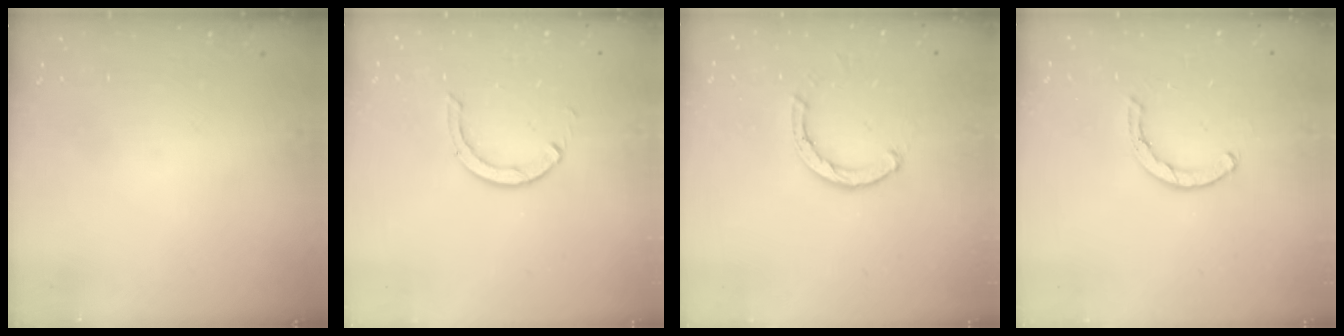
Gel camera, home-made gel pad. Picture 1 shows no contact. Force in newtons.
{"total": 3.2, "press": 3.2, "slide": 0.4}
{"total": 2.1, "press": 2.1, "slide": 0.1}
{"total": 1.6, "press": 1.6, "slide": 0.1}